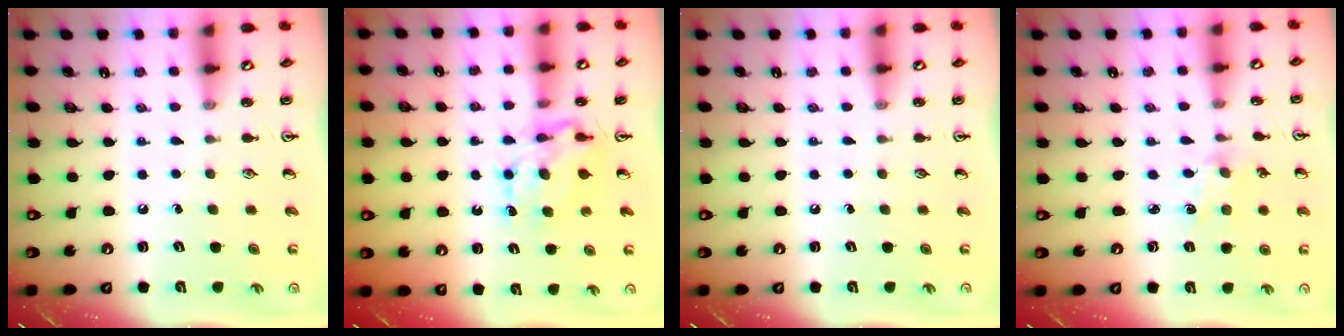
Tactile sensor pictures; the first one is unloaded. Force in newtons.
{"total": 6.8, "press": 6.8, "slide": 0.6}
{"total": 0.0}
{"total": 2.7, "press": 2.7, "slide": 0.4}